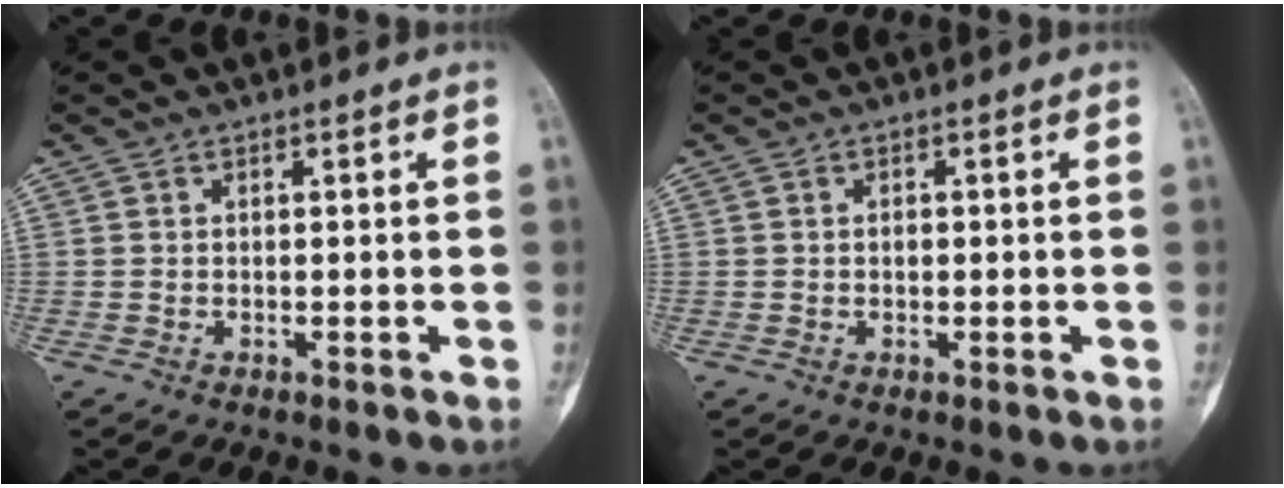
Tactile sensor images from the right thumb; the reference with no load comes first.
{"total": 0.9, "force": [-0.1, 0.5, 0.7], "torque": [-0.010, 0.002, -0.002]}